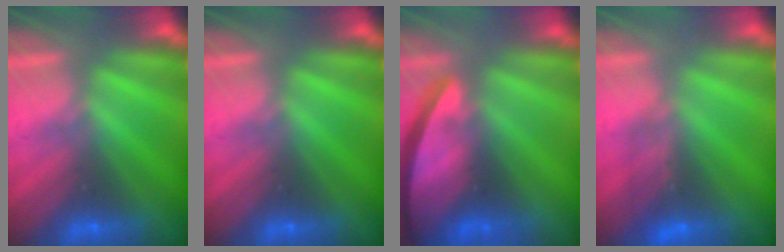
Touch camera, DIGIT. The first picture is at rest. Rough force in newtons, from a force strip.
{"total": 0.0}
{"total": 6.7}
{"total": 1.2}